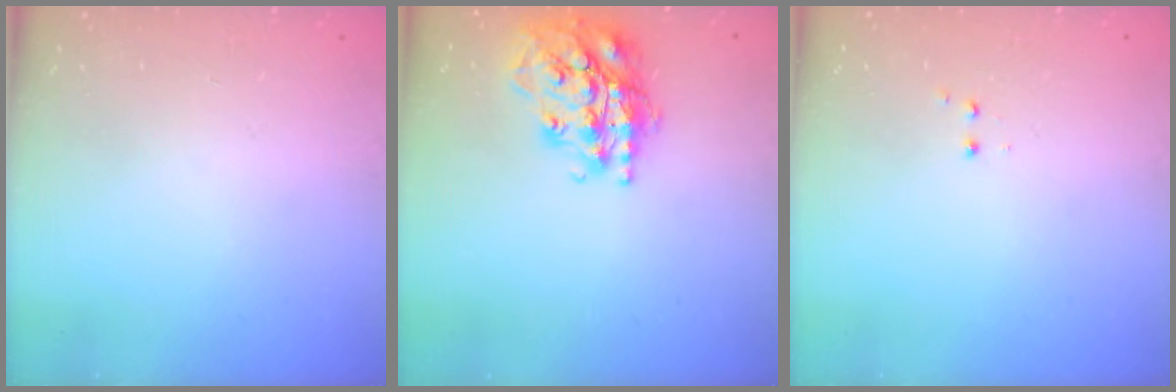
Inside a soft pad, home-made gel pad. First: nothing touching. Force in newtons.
{"total": 20.3, "press": 20.3, "slide": 1.6}
{"total": 1.2, "press": 1.1, "slide": 0.5}